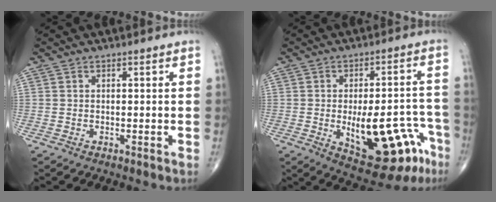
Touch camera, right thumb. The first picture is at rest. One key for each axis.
{"total": 18.1, "fx": -6.7, "fy": 7.8, "fz": 14.9, "tx": -0.168, "ty": 0.040, "tz": -0.071}